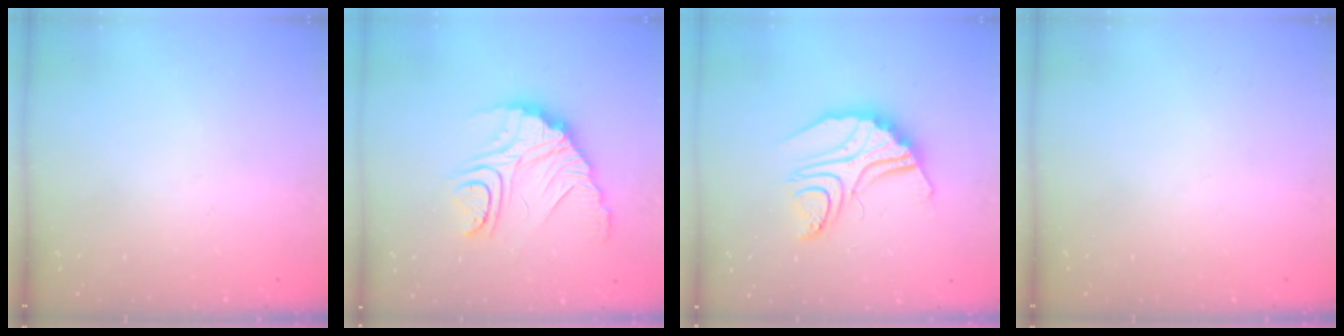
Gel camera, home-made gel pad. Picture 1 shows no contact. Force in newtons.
{"total": 16.2, "press": 16.2, "slide": 1.4}
{"total": 13.7, "press": 13.7, "slide": 1.4}
{"total": 0.0}